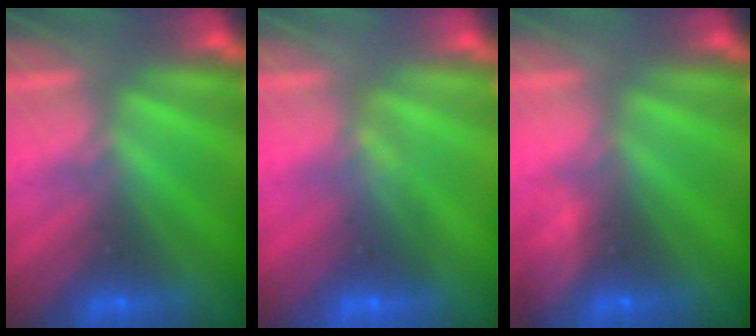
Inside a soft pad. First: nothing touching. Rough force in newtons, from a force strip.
{"total": 1.6}
{"total": 3.5}